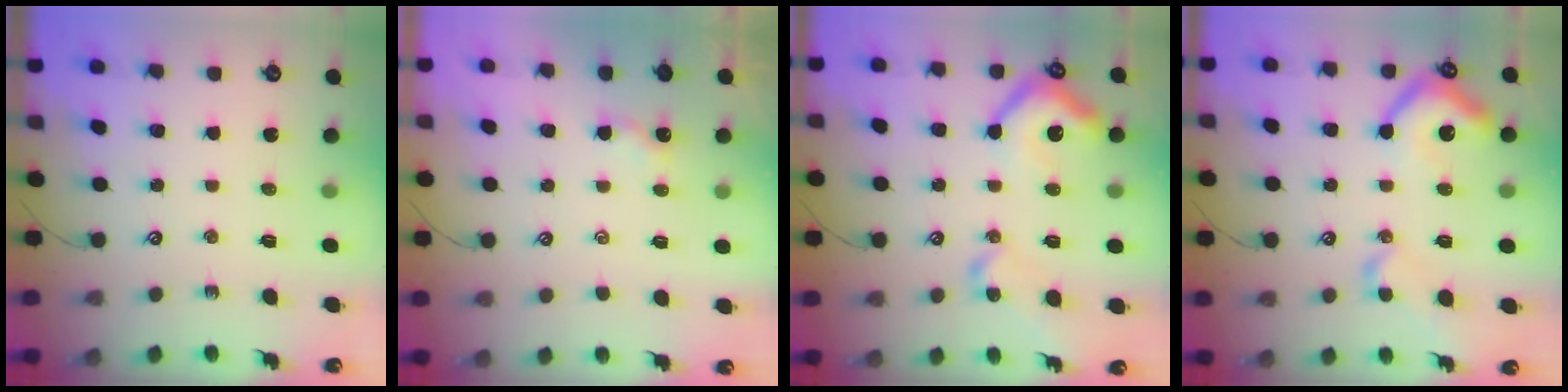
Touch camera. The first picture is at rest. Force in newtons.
{"total": 3.3, "press": 3.3, "slide": 0.0}
{"total": 14.1, "press": 14.0, "slide": 1.7}
{"total": 11.0, "press": 11.0, "slide": 1.1}